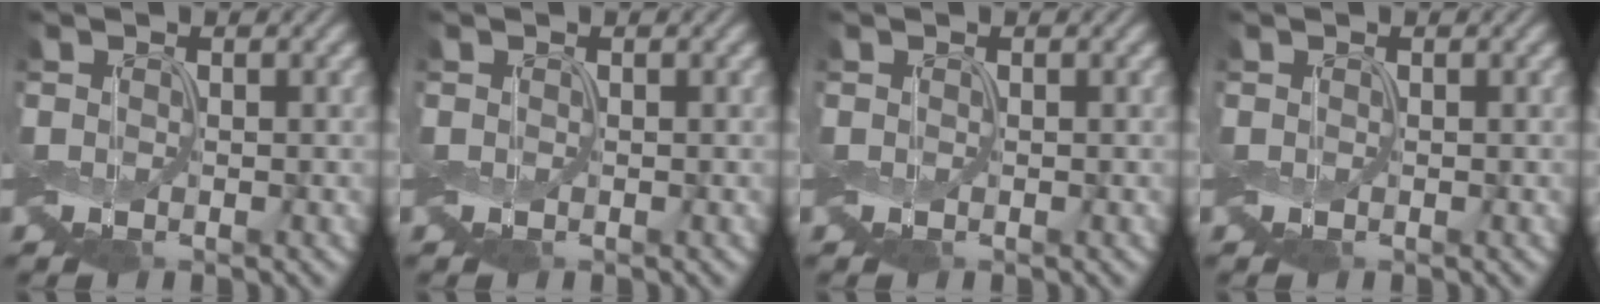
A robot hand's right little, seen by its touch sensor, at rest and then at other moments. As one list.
[{"total": 0.0}, {"total": 0.0}, {"total": 0.0}]